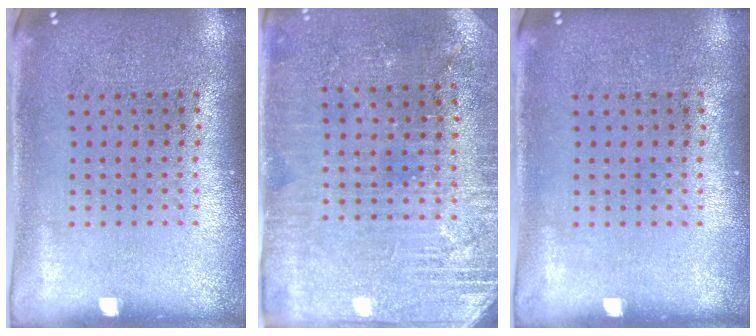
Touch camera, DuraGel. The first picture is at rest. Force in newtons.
{"total": 2.8, "press": 2.7, "slide": 0.6}
{"total": 0.0}